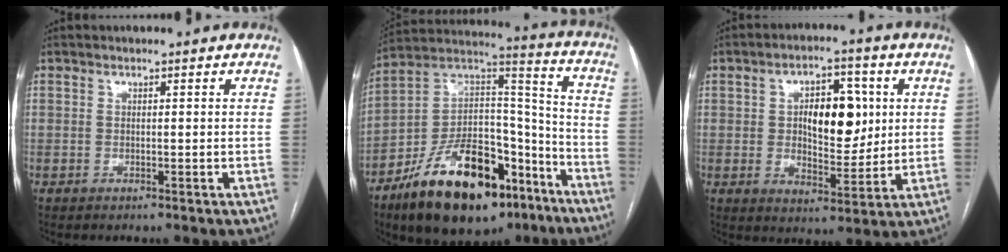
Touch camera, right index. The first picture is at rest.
{"total": 26.7, "force": [-16.5, 11.2, 17.7], "torque": [-0.281, 0.026, -0.265]}
{"total": 10.7, "force": [2.0, 5.2, 9.2], "torque": [-0.143, 0.011, 0.038]}